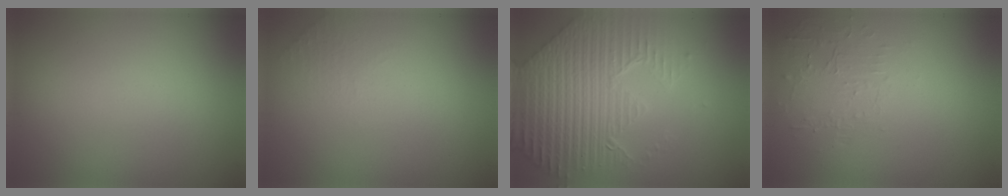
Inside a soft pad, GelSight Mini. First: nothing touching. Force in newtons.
{"total": 0.5, "press": 0.4, "slide": 0.4}
{"total": 8.2, "press": 5.9, "slide": 5.6}
{"total": 1.6, "press": 0.3, "slide": 1.6}